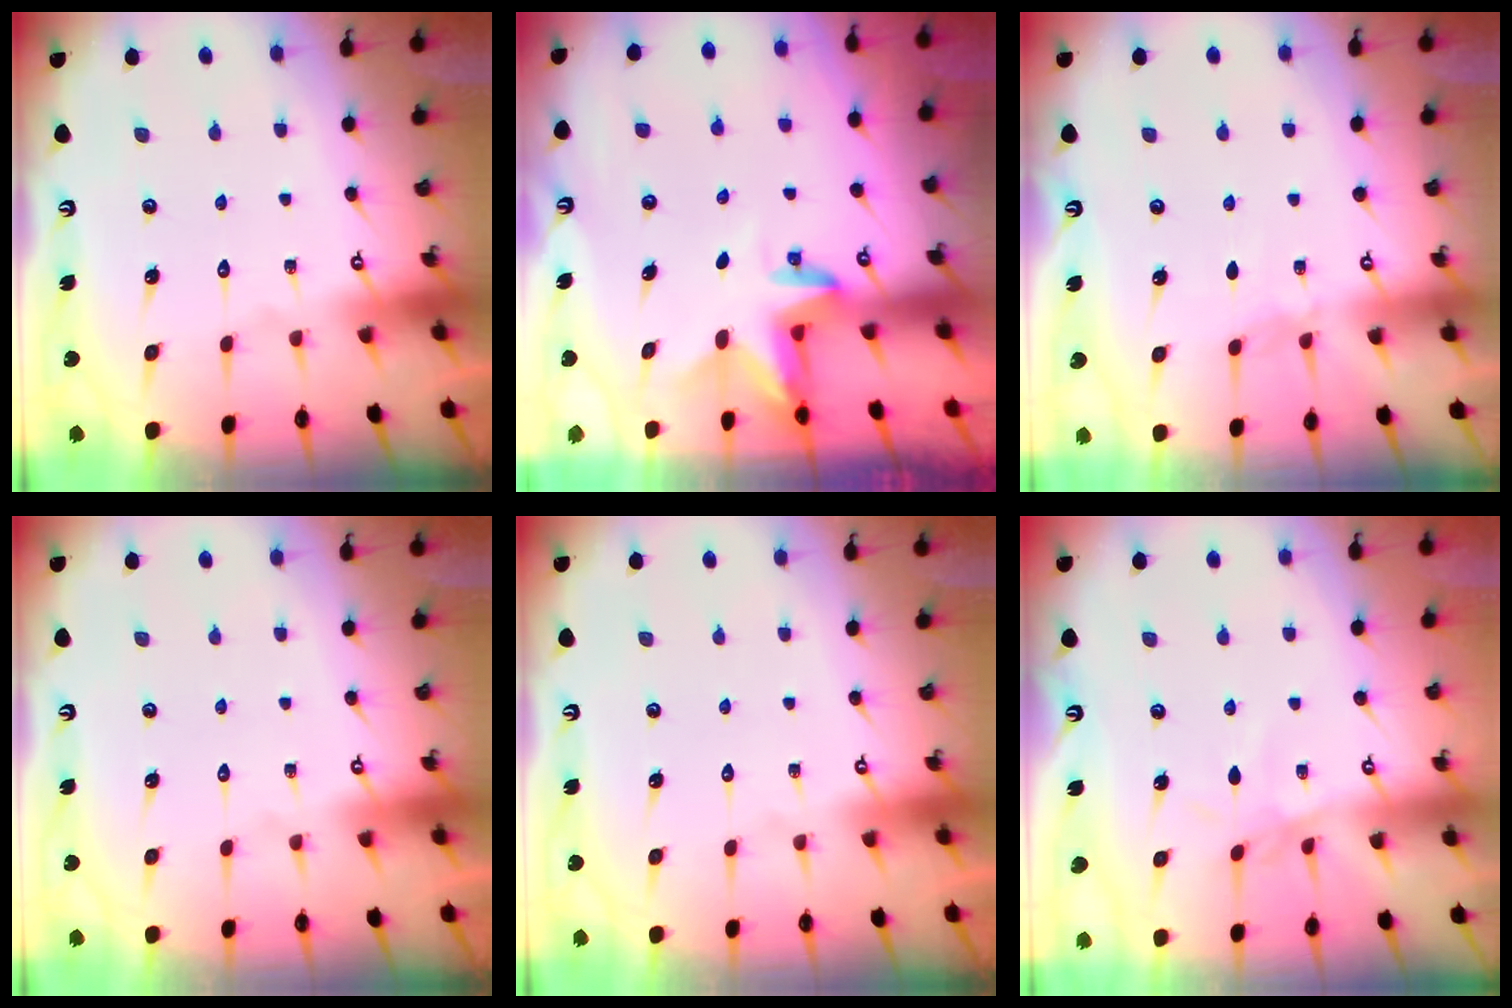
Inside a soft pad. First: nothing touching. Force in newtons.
{"total": 3.3, "press": 3.3, "slide": 0.2}
{"total": 3.0, "press": 2.9, "slide": 0.5}
{"total": 0.0}
{"total": 0.0}
{"total": 2.6, "press": 2.6, "slide": 0.1}